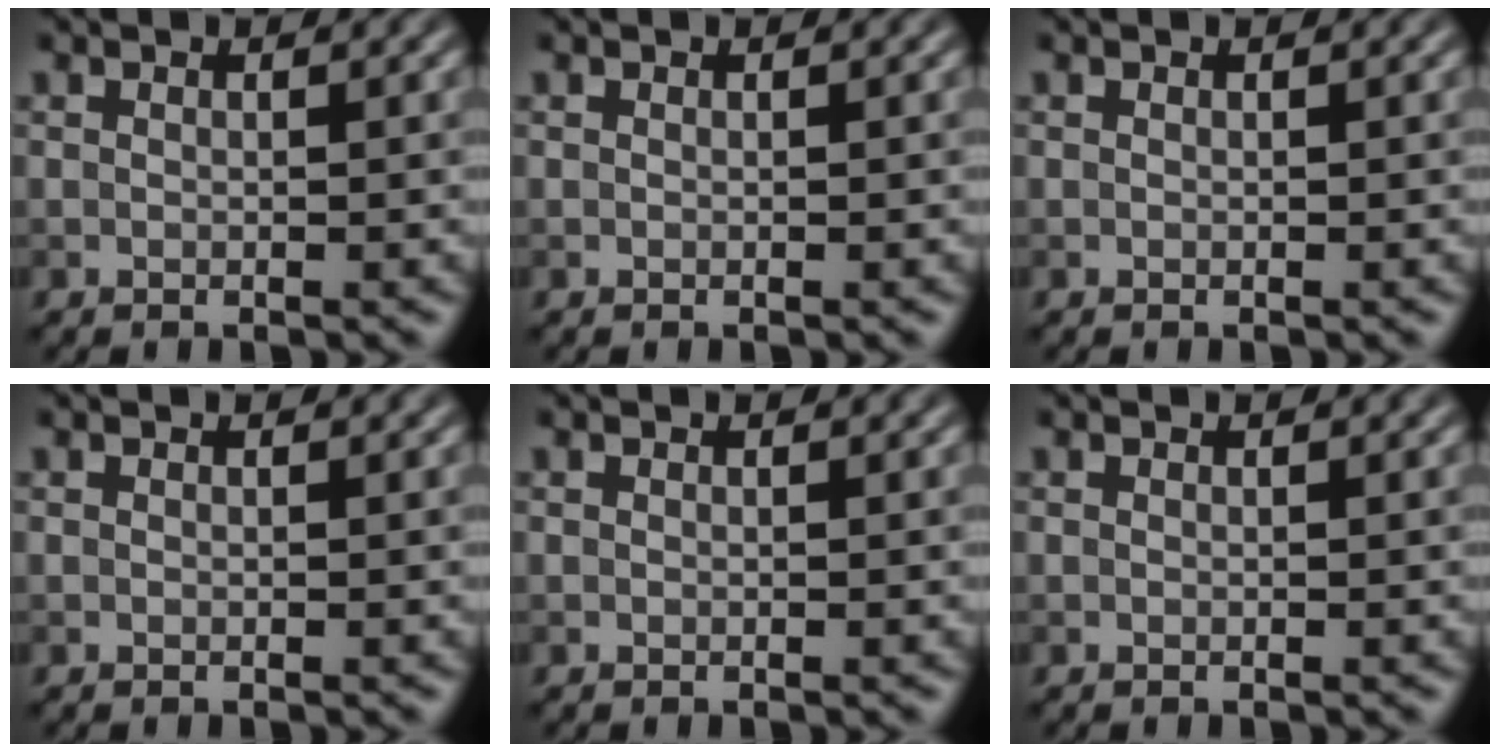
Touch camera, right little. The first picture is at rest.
{"total": 0.0}
{"total": 0.0}
{"total": 0.0}
{"total": 0.0}
{"total": 0.0}